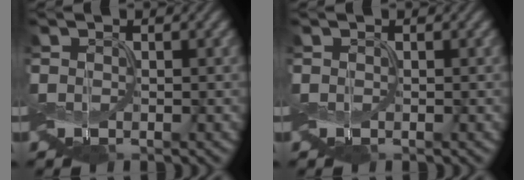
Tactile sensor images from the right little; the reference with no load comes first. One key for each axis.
{"total": 0.0}